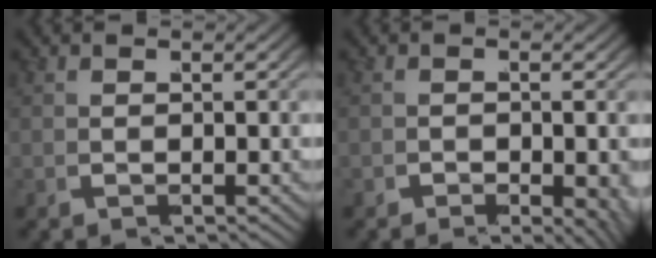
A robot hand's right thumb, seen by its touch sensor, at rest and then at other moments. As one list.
[{"total": 2.8, "force": [-1.3, 1.4, 2.1], "torque": [-0.033, -0.024, -0.016]}]